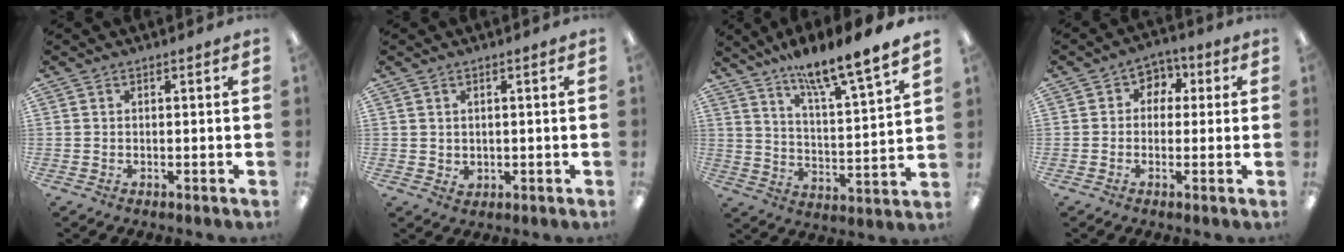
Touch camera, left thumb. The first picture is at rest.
{"total": 1.8, "force": [0.9, 1.6, 0.3], "torque": [-0.001, -0.001, 0.013]}
{"total": 12.3, "force": [10.6, 0.7, 6.2], "torque": [-0.105, -0.080, 0.174]}
{"total": 3.9, "force": [-0.3, 3.6, 1.5], "torque": [-0.018, 0.008, -0.010]}